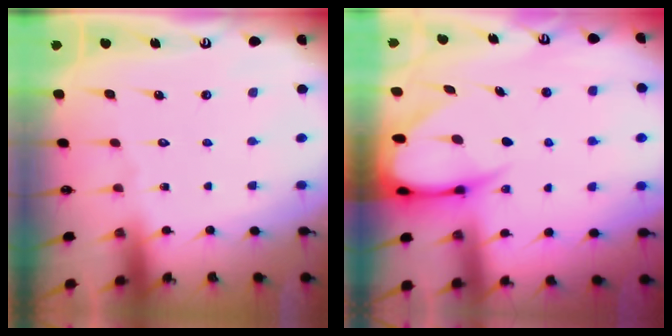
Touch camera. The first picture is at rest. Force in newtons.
{"total": 8.2, "press": 8.2, "slide": 0.7}